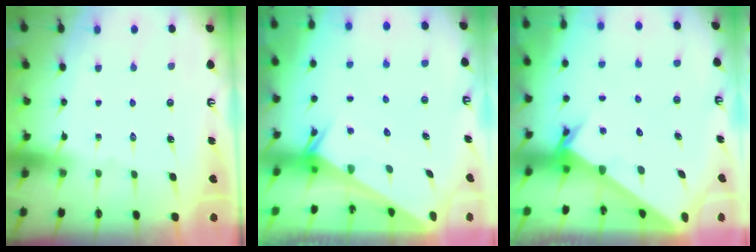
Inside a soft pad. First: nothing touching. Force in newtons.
{"total": 2.5, "press": 2.5, "slide": 0.1}
{"total": 3.3, "press": 3.3, "slide": 0.3}